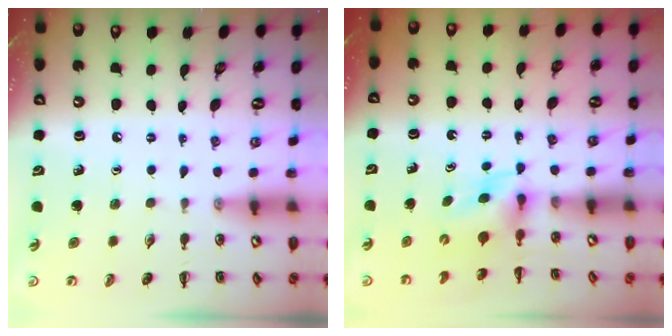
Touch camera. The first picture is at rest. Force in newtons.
{"total": 3.1, "press": 2.9, "slide": 1.2}